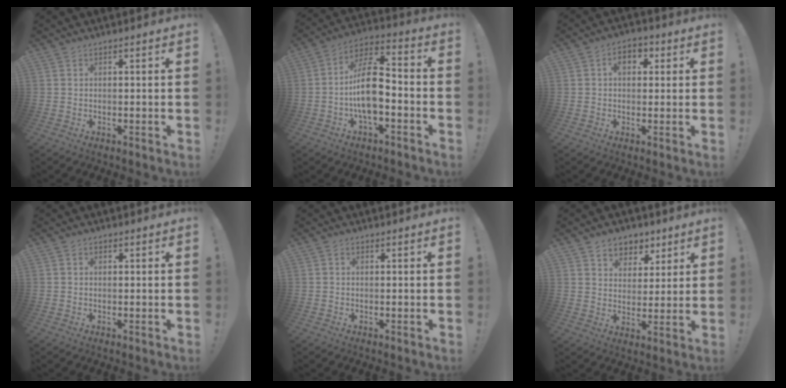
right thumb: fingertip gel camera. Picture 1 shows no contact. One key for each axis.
{"total": 14.8, "fx": -3.4, "fy": 7.3, "fz": 12.5, "tx": -0.223, "ty": 0.021, "tz": -0.060}
{"total": 5.7, "fx": 1.5, "fy": 3.9, "fz": 3.8, "tx": -0.048, "ty": 0.003, "tz": 0.023}
{"total": 0.7, "fx": 0.0, "fy": 0.6, "fz": 0.4, "tx": -0.008, "ty": 0.003, "tz": 0.001}
{"total": 0.6, "fx": -0.2, "fy": 0.5, "fz": 0.2, "tx": -0.008, "ty": 0.004, "tz": -0.003}
{"total": 7.7, "fx": 4.6, "fy": 5.9, "fz": 1.4, "tx": -0.010, "ty": -0.034, "tz": 0.091}